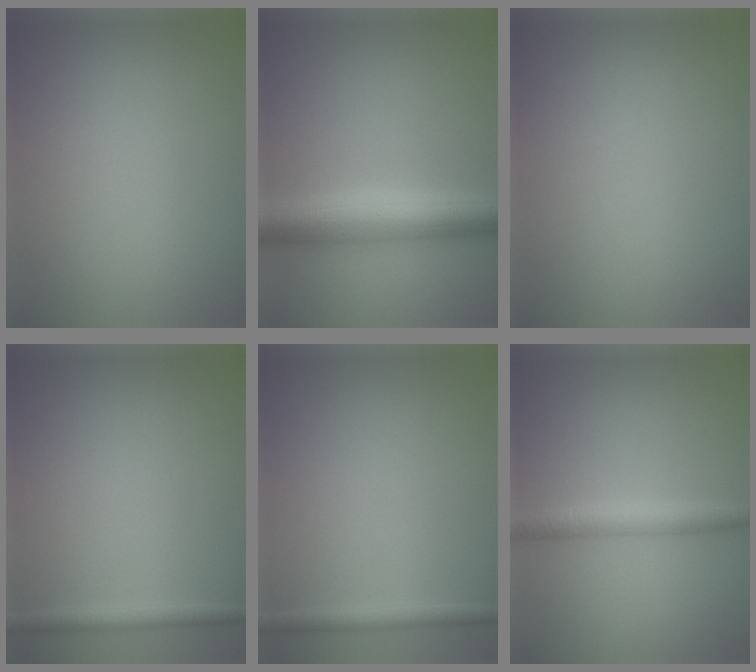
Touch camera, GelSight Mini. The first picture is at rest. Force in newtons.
{"total": 6.3, "press": 6.3, "slide": 0.2}
{"total": 0.0}
{"total": 1.6, "press": 1.6, "slide": 0.1}
{"total": 1.6, "press": 1.6, "slide": 0.1}
{"total": 2.9, "press": 2.9, "slide": 0.1}